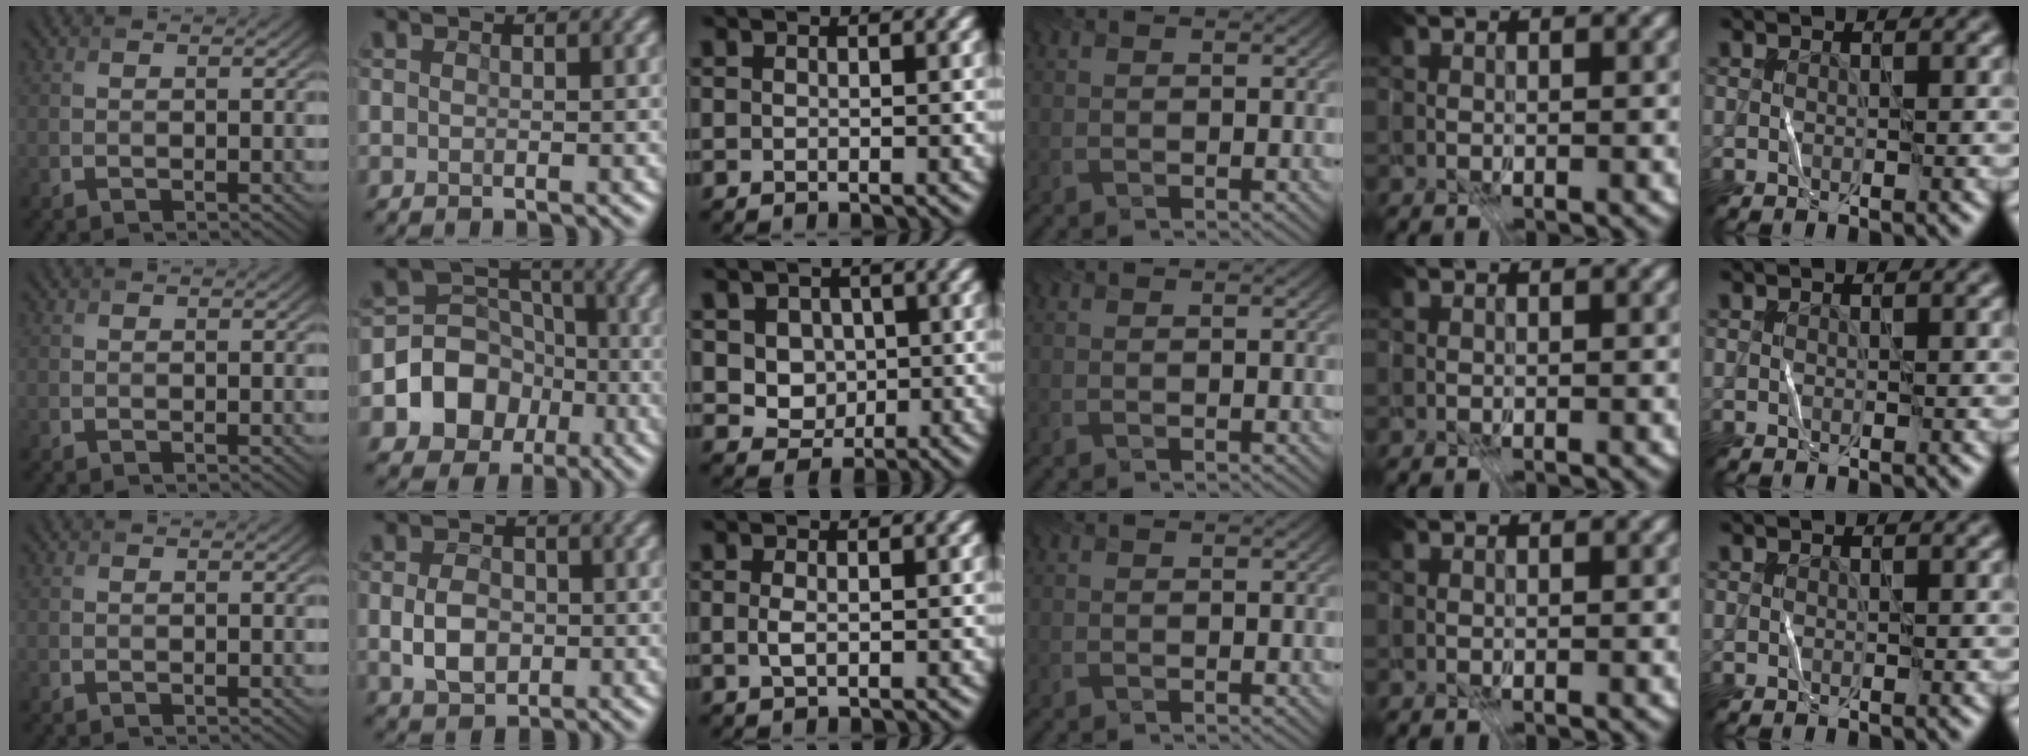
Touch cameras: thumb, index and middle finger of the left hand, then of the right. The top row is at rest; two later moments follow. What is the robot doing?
{"motion": "fold", "object": "file"}